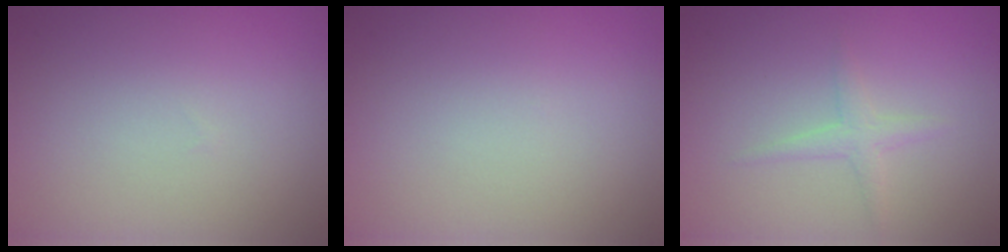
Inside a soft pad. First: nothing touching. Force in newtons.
{"total": 0.0}
{"total": 1.5, "press": 1.5, "slide": 0.1}